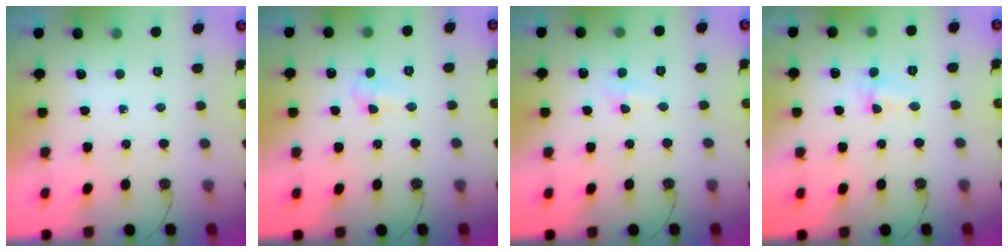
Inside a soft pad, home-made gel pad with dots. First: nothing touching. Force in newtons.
{"total": 4.9, "press": 4.8, "slide": 0.8}
{"total": 4.5, "press": 3.0, "slide": 3.4}
{"total": 1.7, "press": 1.6, "slide": 0.6}